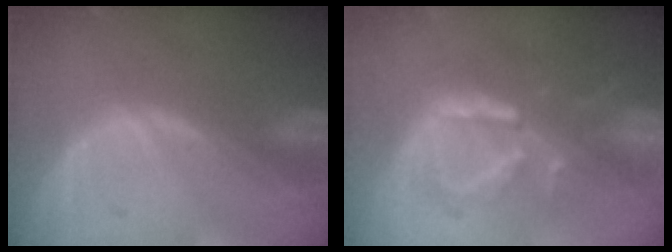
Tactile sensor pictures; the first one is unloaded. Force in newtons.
{"total": 7.8, "press": 7.6, "slide": 1.5}